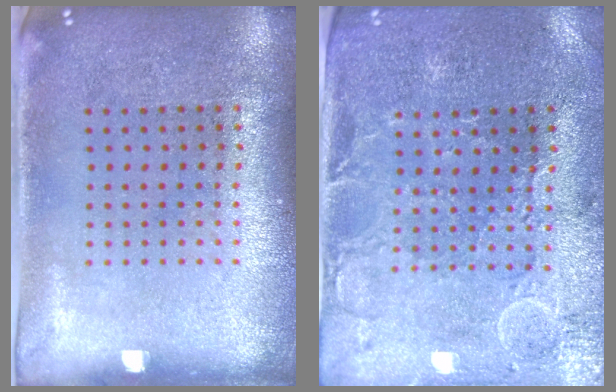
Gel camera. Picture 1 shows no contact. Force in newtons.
{"total": 0.7, "press": 0.5, "slide": 0.4}